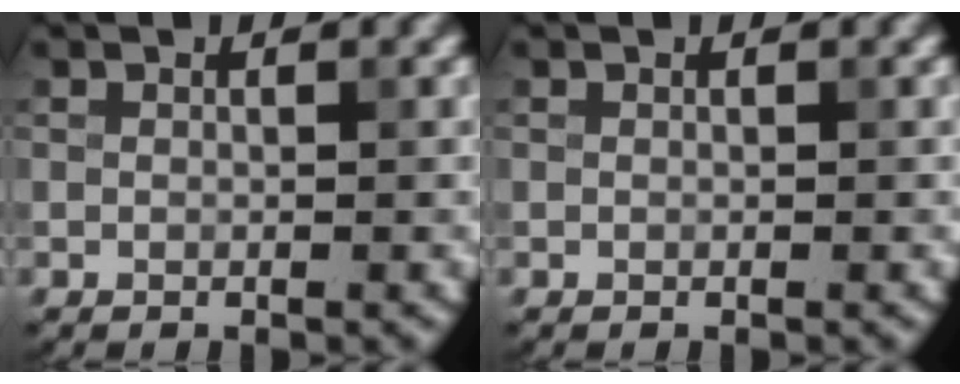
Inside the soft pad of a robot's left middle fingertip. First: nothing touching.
{"total": 0.0}